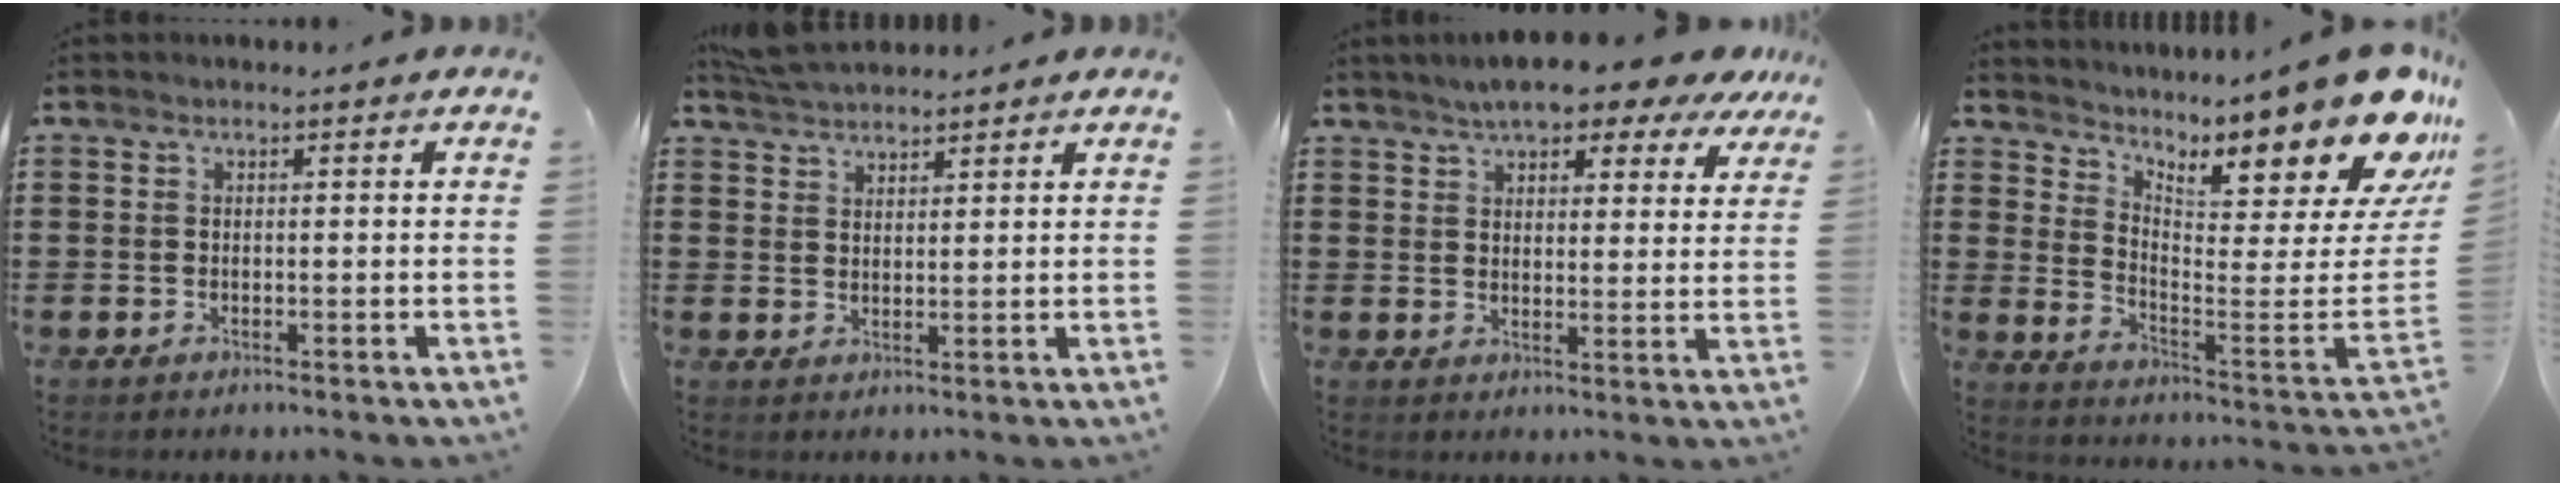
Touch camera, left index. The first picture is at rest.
{"total": 4.5, "force": [4.3, 1.0, 0.6], "torque": [-0.025, -0.006, 0.085]}
{"total": 6.9, "force": [6.0, 1.8, 2.8], "torque": [-0.062, -0.017, 0.105]}
{"total": 12.6, "force": [9.6, 2.4, 7.8], "torque": [-0.108, -0.099, 0.154]}